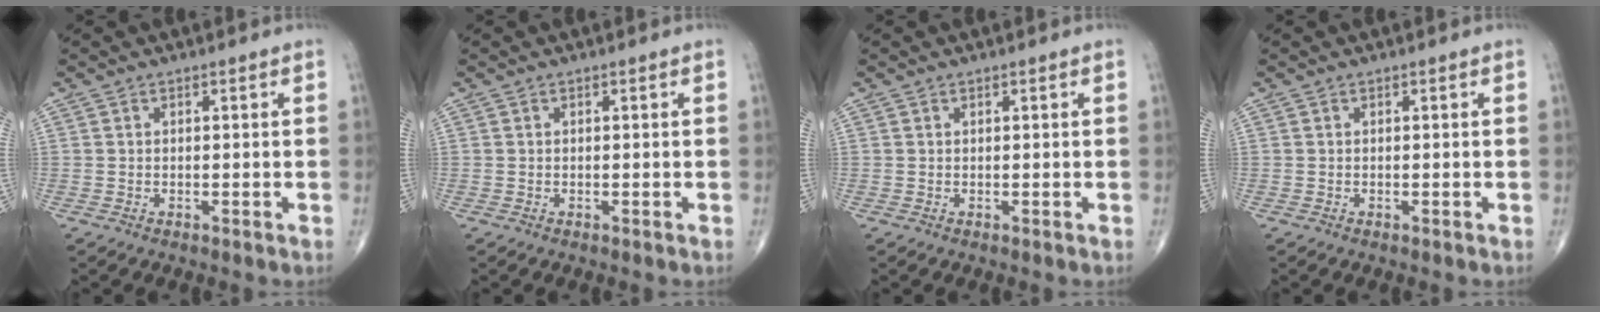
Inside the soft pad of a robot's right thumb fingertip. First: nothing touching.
{"total": 0.0}
{"total": 0.0}
{"total": 0.0}